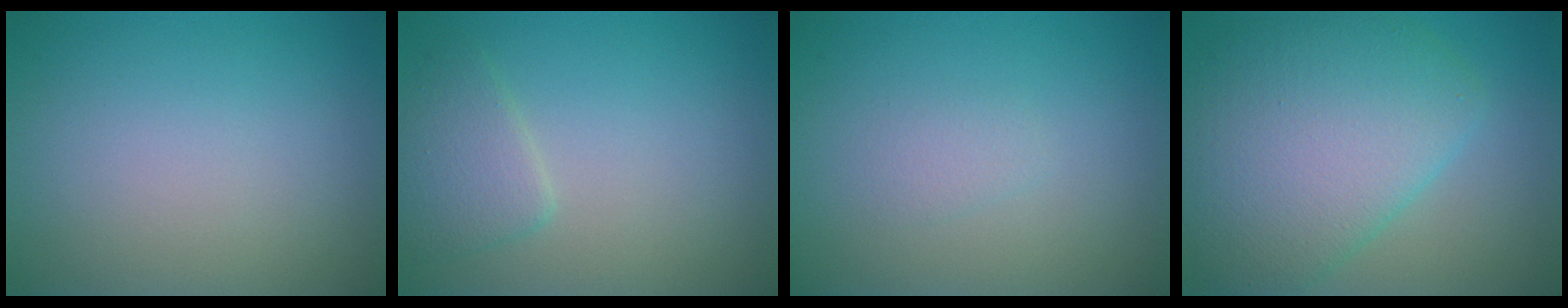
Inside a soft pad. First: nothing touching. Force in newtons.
{"total": 2.4, "press": 2.4, "slide": 0.1}
{"total": 0.9, "press": 0.9, "slide": 0.1}
{"total": 8.9, "press": 8.9, "slide": 0.2}